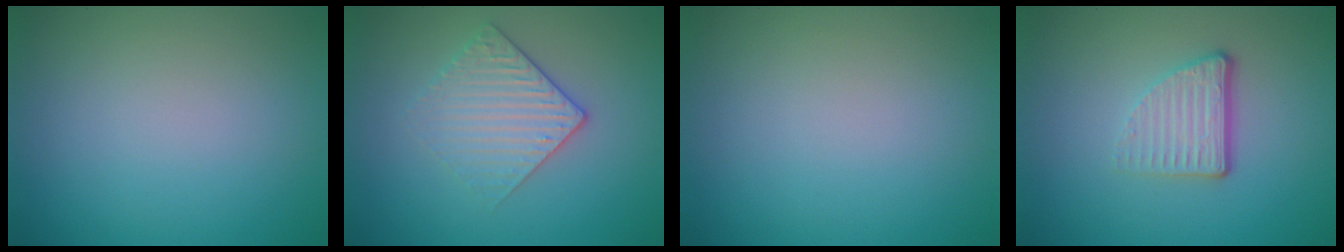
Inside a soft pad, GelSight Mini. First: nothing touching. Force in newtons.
{"total": 3.0, "press": 2.7, "slide": 1.2}
{"total": 0.0}
{"total": 3.7, "press": 2.4, "slide": 2.9}